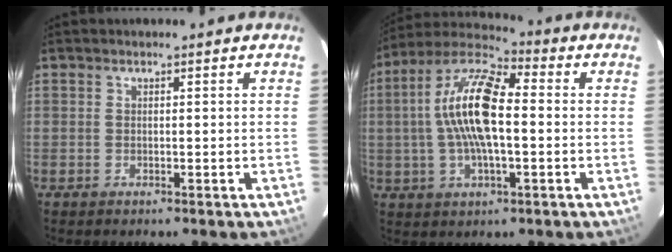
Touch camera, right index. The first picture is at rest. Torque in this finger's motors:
{"motor_torque": [2.14, 0.00, 1.05, 0.21]}